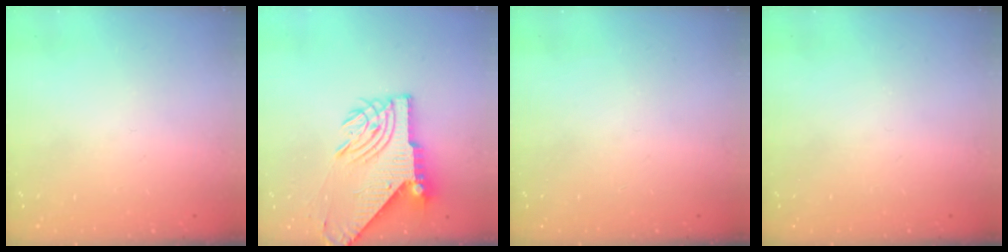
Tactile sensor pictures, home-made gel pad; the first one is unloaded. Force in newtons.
{"total": 9.4, "press": 9.4, "slide": 1.1}
{"total": 0.0}
{"total": 0.0}